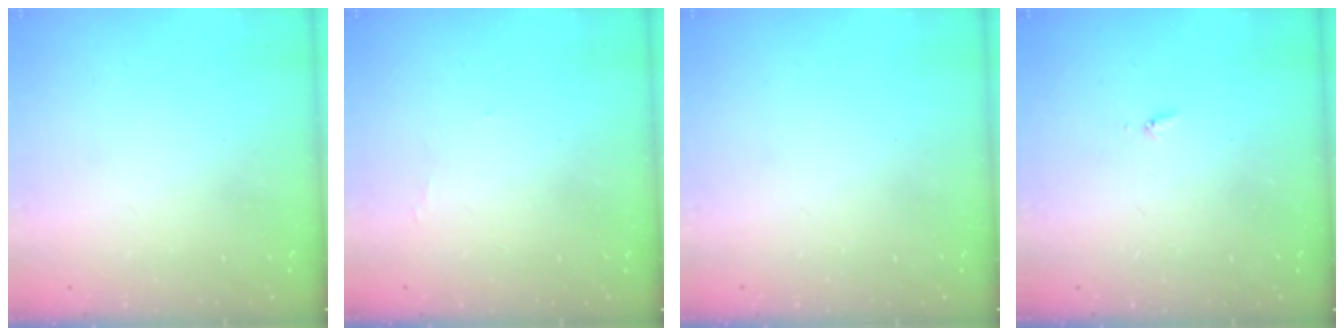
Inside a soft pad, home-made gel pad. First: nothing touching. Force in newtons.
{"total": 3.7, "press": 3.7, "slide": 0.4}
{"total": 0.0}
{"total": 3.5, "press": 3.5, "slide": 0.5}